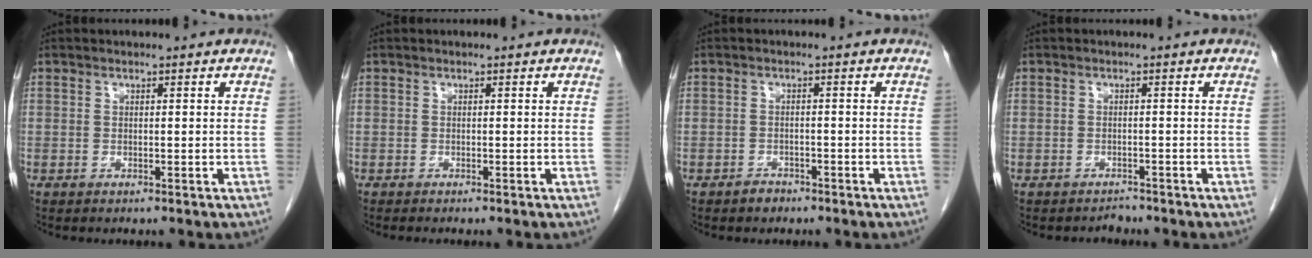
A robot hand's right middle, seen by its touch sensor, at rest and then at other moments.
{"total": 0.6, "force": [-0.5, -0.1, 0.3], "torque": [0.000, 0.001, -0.009]}
{"total": 1.6, "force": [-1.3, 0.8, 0.3], "torque": [-0.007, 0.002, -0.020]}
{"total": 1.2, "force": [-1.1, 0.4, -0.4], "torque": [0.006, -0.003, -0.019]}